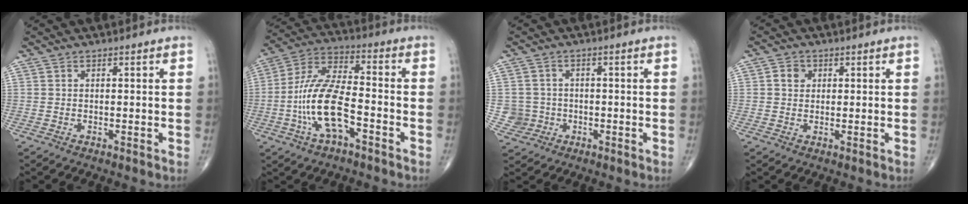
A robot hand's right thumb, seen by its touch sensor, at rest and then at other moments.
{"total": 14.2, "force": [-4.4, 5.8, 12.1], "torque": [-0.246, 0.043, -0.084]}
{"total": 4.1, "force": [-0.7, 4.1, -0.1], "torque": [0.028, 0.012, -0.013]}
{"total": 2.5, "force": [0.7, 2.2, 1.0], "torque": [-0.005, 0.000, 0.007]}